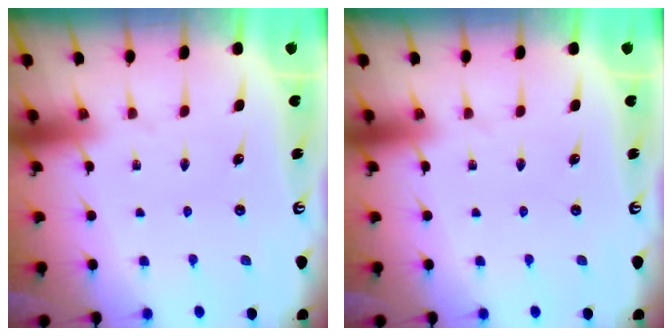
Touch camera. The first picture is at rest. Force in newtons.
{"total": 0.0}